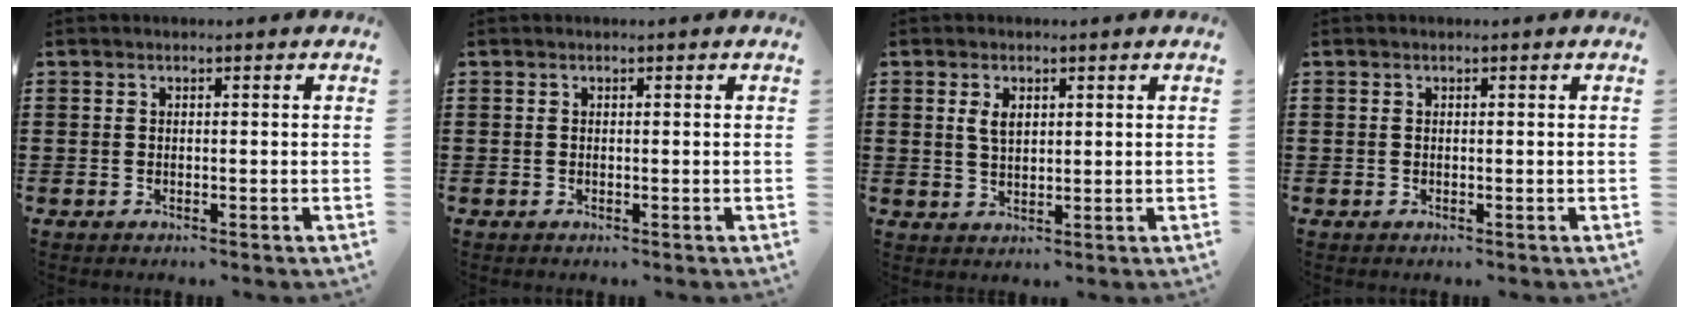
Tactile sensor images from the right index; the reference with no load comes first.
{"total": 0.0}
{"total": 2.8, "force": [1.0, 1.4, 2.1], "torque": [-0.046, 0.005, 0.018]}
{"total": 0.0}